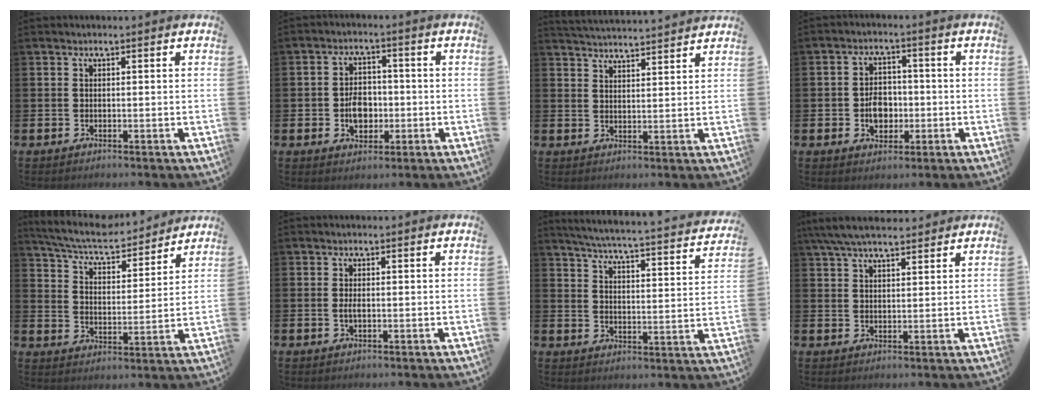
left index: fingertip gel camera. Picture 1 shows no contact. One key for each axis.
{"total": 4.8, "fx": -0.9, "fy": 3.5, "fz": 3.2, "tx": -0.047, "ty": 0.004, "tz": -0.021}
{"total": 4.1, "fx": 4.1, "fy": -0.3, "fz": 0.0, "tx": -0.008, "ty": -0.030, "tz": 0.074}
{"total": 4.7, "fx": -0.9, "fy": 3.5, "fz": 2.9, "tx": -0.044, "ty": 0.003, "tz": -0.022}
{"total": 6.9, "fx": 6.4, "fy": 1.3, "fz": 2.2, "tx": -0.078, "ty": -0.042, "tz": 0.110}
{"total": 1.3, "fx": -0.1, "fy": 0.5, "fz": 1.2, "tx": -0.023, "ty": 0.002, "tz": -0.004}
{"total": 4.8, "fx": 4.5, "fy": -0.1, "fz": 1.6, "tx": -0.055, "ty": -0.041, "tz": 0.071}
{"total": 5.7, "fx": 5.1, "fy": 1.4, "fz": 2.1, "tx": -0.055, "ty": -0.011, "tz": 0.095}